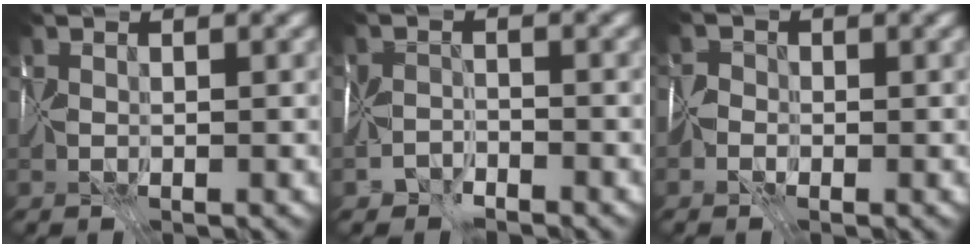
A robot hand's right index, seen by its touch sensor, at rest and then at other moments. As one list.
[{"total": 2.1, "force": [-2.0, 0.8, 0.1], "torque": [0.001, 0.005, -0.049]}, {"total": 1.3, "force": [-0.8, 1.0, 0.2], "torque": [-0.003, 0.008, -0.028]}]